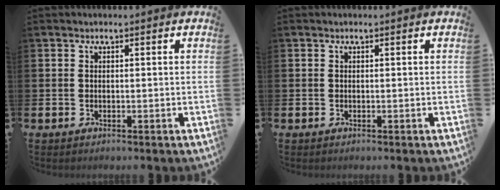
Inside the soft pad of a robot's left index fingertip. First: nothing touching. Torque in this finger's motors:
{"motor_torque": [-0.02, 0.03, -0.03, 0.01]}